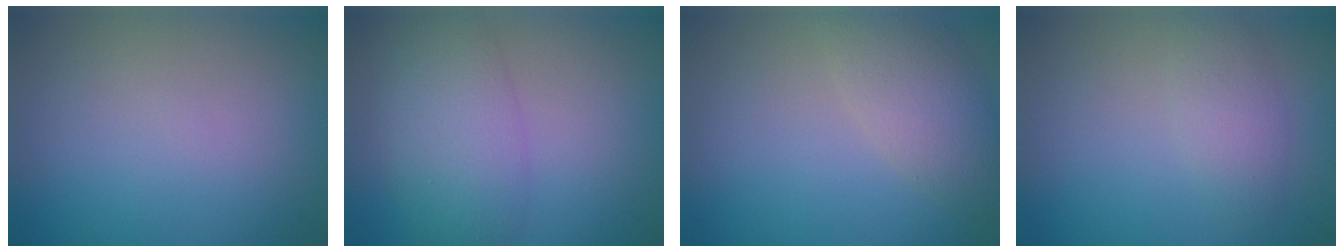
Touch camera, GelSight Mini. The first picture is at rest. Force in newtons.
{"total": 5.6, "press": 5.6, "slide": 0.0}
{"total": 3.8, "press": 3.8, "slide": 0.4}
{"total": 2.1, "press": 2.1, "slide": 0.1}